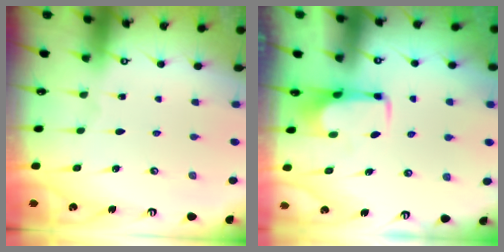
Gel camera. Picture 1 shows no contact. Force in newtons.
{"total": 2.0, "press": 2.0, "slide": 0.4}